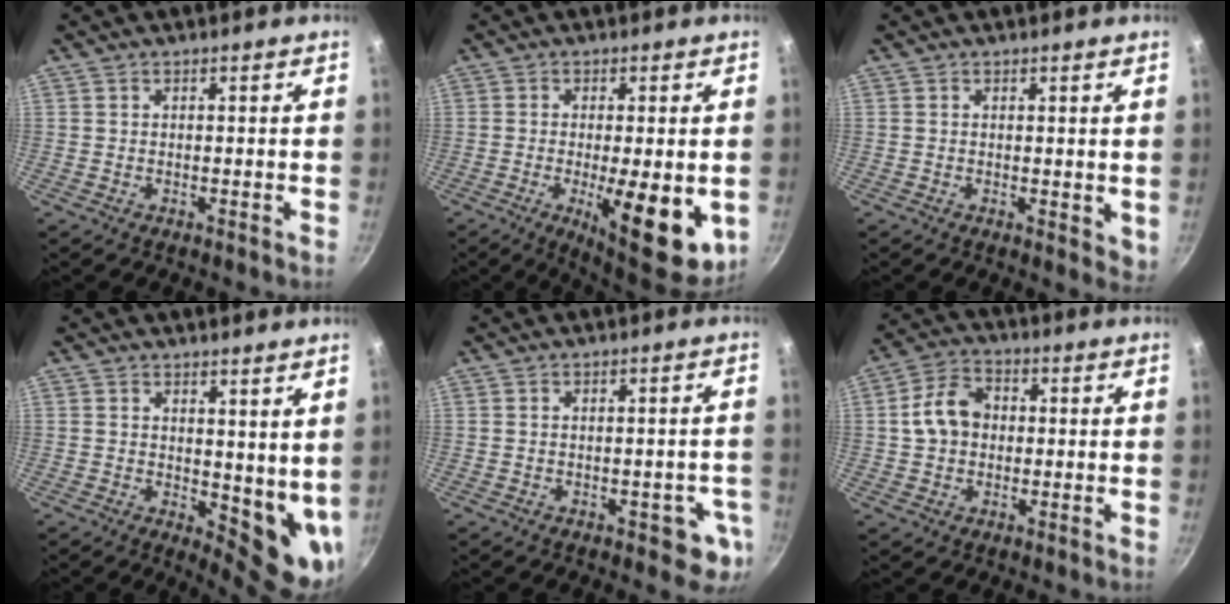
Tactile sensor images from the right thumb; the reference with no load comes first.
{"total": 14.1, "force": [-3.3, 4.5, 12.9], "torque": [-0.164, -0.003, -0.037]}
{"total": 2.9, "force": [0.6, 1.5, 2.4], "torque": [-0.027, -0.005, 0.008]}
{"total": 8.7, "force": [2.7, 4.4, 7.1], "torque": [-0.072, -0.029, 0.044]}
{"total": 5.3, "force": [-1.8, 3.0, 4.1], "torque": [-0.021, 0.011, -0.017]}
{"total": 8.4, "force": [0.3, 6.5, 5.2], "torque": [-0.075, 0.021, -0.005]}